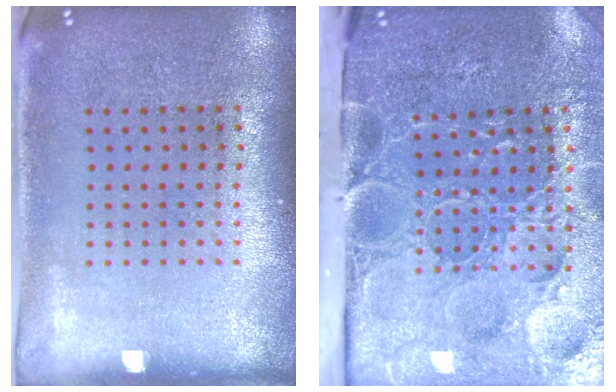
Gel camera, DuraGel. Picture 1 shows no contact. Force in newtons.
{"total": 5.3, "press": 4.2, "slide": 3.2}